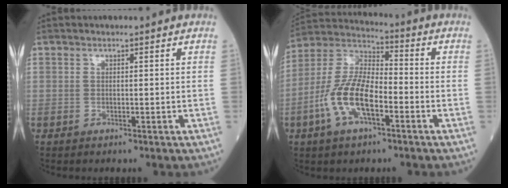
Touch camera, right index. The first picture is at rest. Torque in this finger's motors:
{"motor_torque": [1.19, -0.95, 0.35, 0.21]}